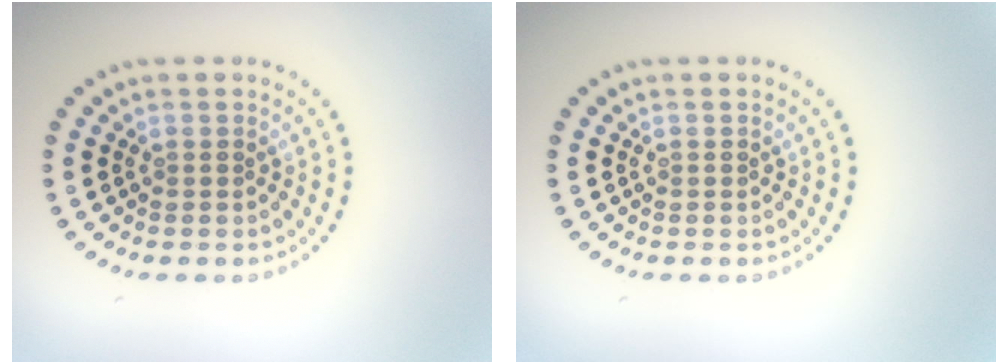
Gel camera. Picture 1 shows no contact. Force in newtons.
{"total": 0.0}